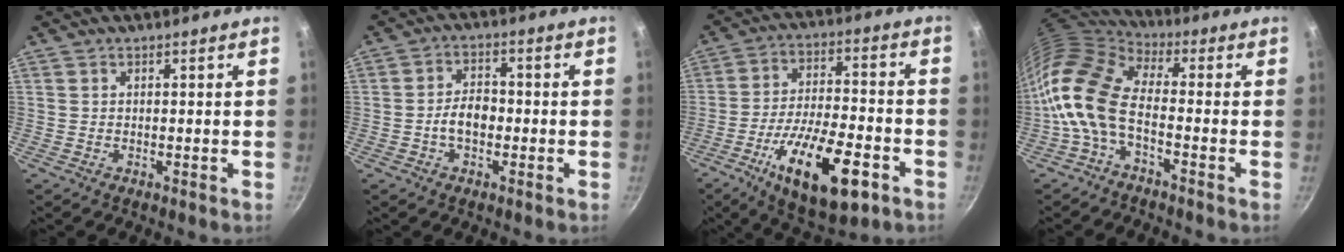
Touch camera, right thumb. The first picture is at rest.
{"total": 5.5, "force": [-1.3, 3.6, 3.9], "torque": [-0.051, 0.024, -0.025]}
{"total": 19.7, "force": [-8.8, 7.5, 15.9], "torque": [-0.252, 0.029, -0.142]}
{"total": 12.7, "force": [-3.4, 6.7, 10.2], "torque": [-0.201, 0.037, -0.085]}